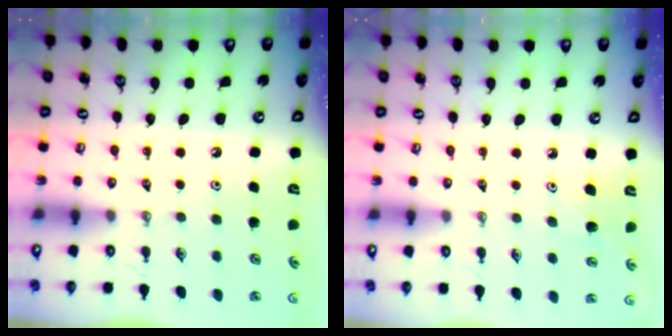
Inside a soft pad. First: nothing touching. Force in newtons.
{"total": 5.5, "press": 5.4, "slide": 1.3}